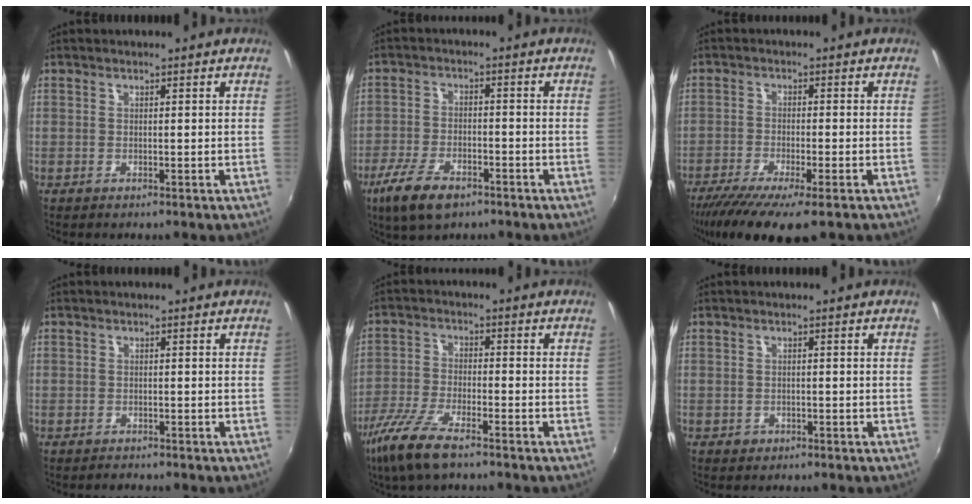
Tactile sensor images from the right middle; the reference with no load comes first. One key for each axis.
{"total": 9.4, "fx": -6.0, "fy": 4.1, "fz": 5.9, "tx": -0.146, "ty": -0.022, "tz": -0.113}
{"total": 11.6, "fx": -8.4, "fy": 1.9, "fz": 7.8, "tx": -0.161, "ty": -0.047, "tz": -0.140}
{"total": 1.2, "fx": -1.0, "fy": 0.6, "fz": -0.1, "tx": -0.002, "ty": 0.002, "tz": -0.017}
{"total": 9.7, "fx": -6.8, "fy": 2.2, "fz": 6.5, "tx": -0.154, "ty": -0.021, "tz": -0.136}
{"total": 1.6, "fx": -0.8, "fy": 1.3, "fz": 0.5, "tx": -0.013, "ty": -0.003, "tz": -0.010}